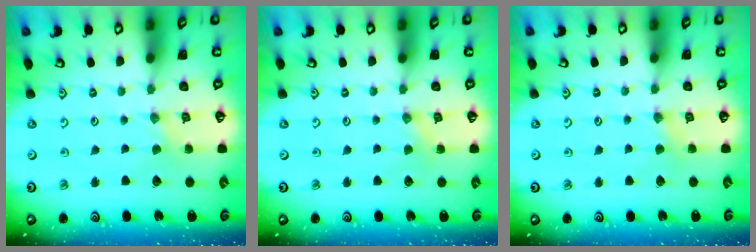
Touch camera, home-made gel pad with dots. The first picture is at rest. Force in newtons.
{"total": 2.0, "press": 2.0, "slide": 0.4}
{"total": 2.7, "press": 2.7, "slide": 0.4}